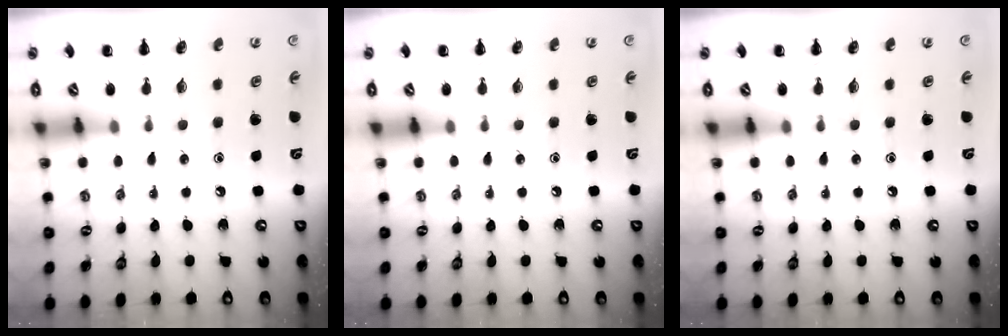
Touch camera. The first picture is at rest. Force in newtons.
{"total": 0.0}
{"total": 0.0}